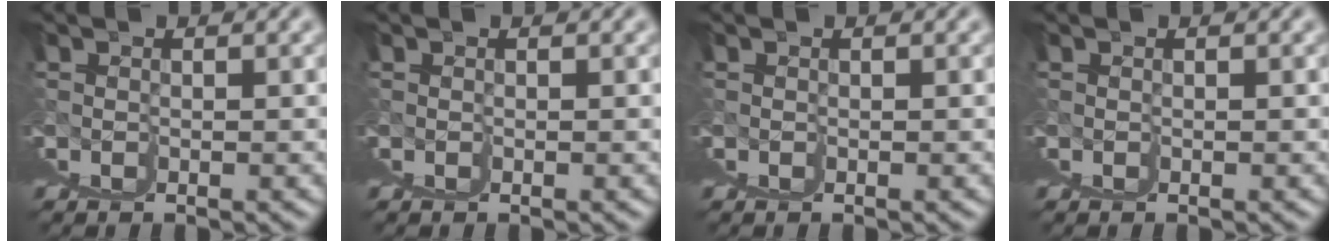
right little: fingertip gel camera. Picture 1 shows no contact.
{"total": 0.0}
{"total": 0.0}
{"total": 0.0}